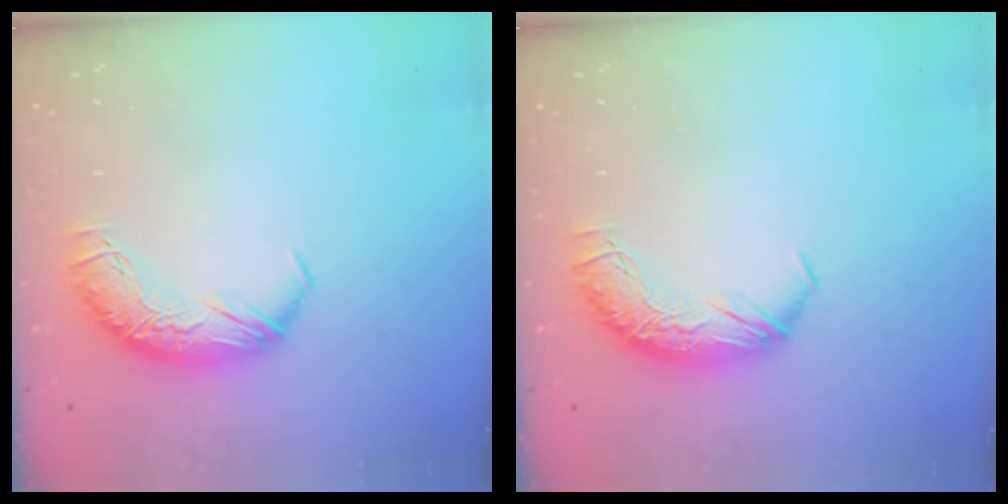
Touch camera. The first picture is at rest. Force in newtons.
{"total": 0.0}